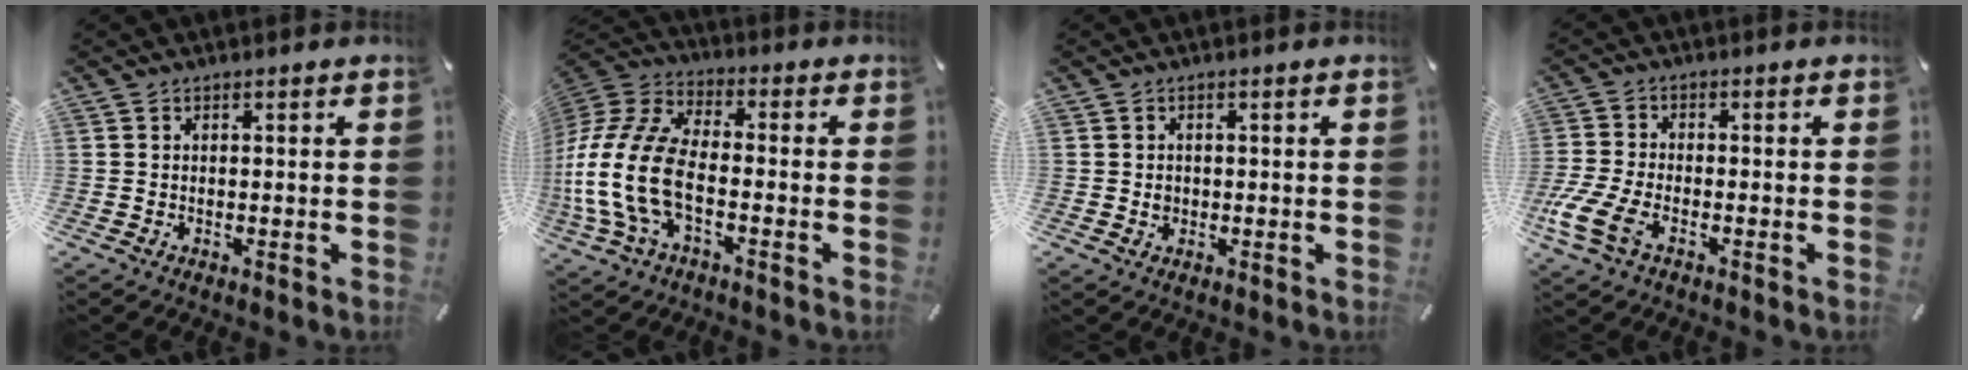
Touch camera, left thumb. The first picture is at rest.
{"total": 16.6, "force": [-4.5, 9.6, 12.7], "torque": [-0.290, 0.003, -0.083]}
{"total": 1.3, "force": [0.1, 1.2, 0.5], "torque": [-0.011, 0.005, 0.001]}
{"total": 8.4, "force": [-3.7, 4.3, 6.2], "torque": [-0.145, -0.004, -0.066]}